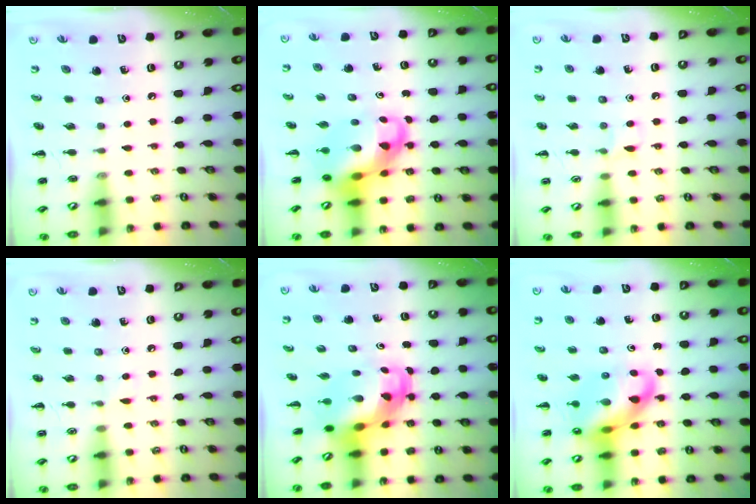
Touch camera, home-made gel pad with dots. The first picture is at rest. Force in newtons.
{"total": 8.4, "press": 8.1, "slide": 2.3}
{"total": 5.6, "press": 5.3, "slide": 1.9}
{"total": 4.1, "press": 3.9, "slide": 1.3}
{"total": 5.4, "press": 5.1, "slide": 1.8}
{"total": 14.7, "press": 14.2, "slide": 3.6}